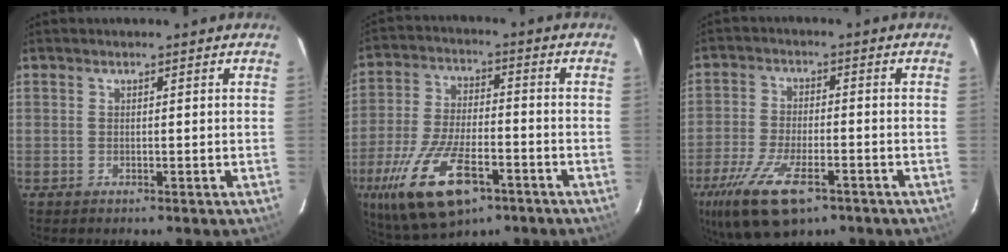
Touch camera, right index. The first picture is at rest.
{"total": 18.1, "force": [-9.5, 7.6, 13.4], "torque": [-0.283, -0.038, -0.167]}
{"total": 14.7, "force": [-8.6, 6.0, 10.3], "torque": [-0.229, -0.038, -0.156]}